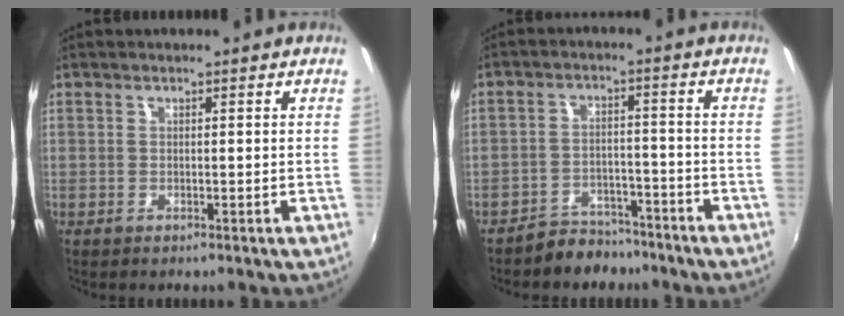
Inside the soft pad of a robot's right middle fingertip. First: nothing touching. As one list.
[{"total": 6.6, "force": [-5.7, 3.2, 0.7], "torque": [-0.024, 0.018, -0.080]}]